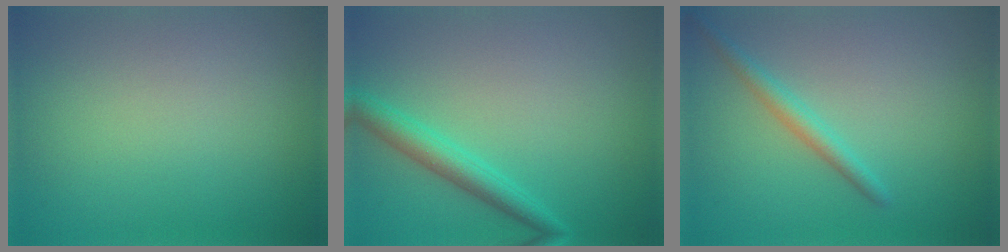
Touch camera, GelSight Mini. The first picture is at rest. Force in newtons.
{"total": 2.8, "press": 2.8, "slide": 0.2}
{"total": 1.9, "press": 1.9, "slide": 0.1}